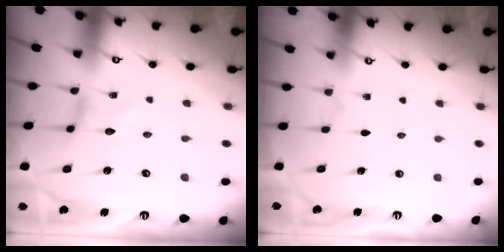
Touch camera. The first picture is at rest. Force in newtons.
{"total": 0.0}